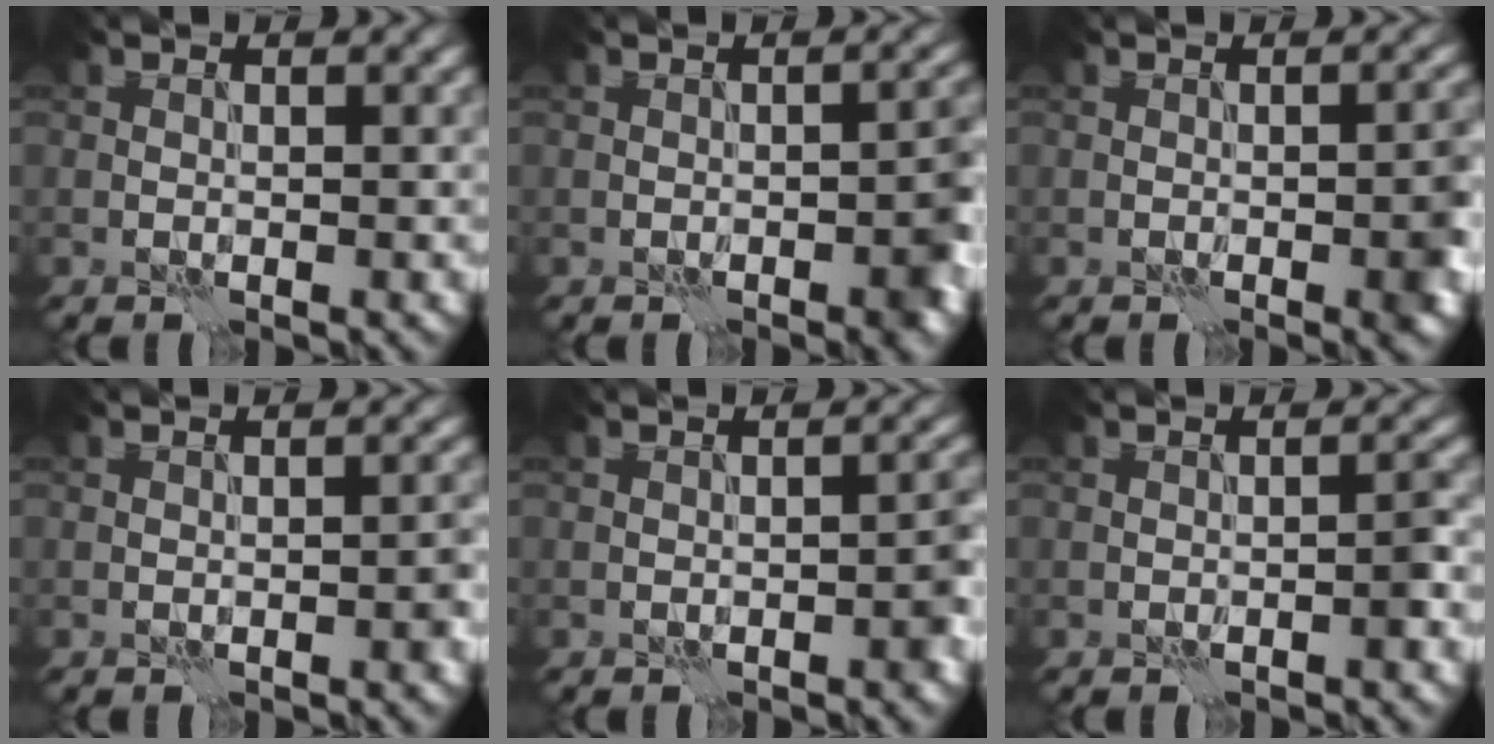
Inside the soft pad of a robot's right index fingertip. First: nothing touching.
{"total": 2.9, "force": [-1.3, 1.0, 2.5], "torque": [-0.031, 0.006, -0.020]}
{"total": 2.3, "force": [-0.8, 0.5, 2.1], "torque": [-0.028, 0.004, -0.015]}
{"total": 0.9, "force": [-0.5, 0.2, 0.7], "torque": [-0.012, 0.004, -0.007]}
{"total": 1.6, "force": [-0.8, 0.4, 1.4], "torque": [-0.020, 0.008, -0.012]}
{"total": 1.1, "force": [-0.6, 0.1, 0.9], "torque": [-0.013, 0.007, -0.012]}